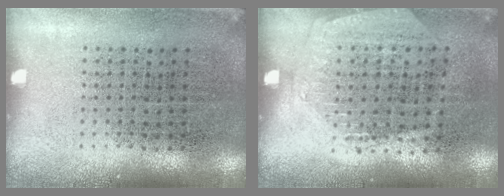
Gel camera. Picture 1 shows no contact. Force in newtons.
{"total": 1.4, "press": 1.2, "slide": 0.6}